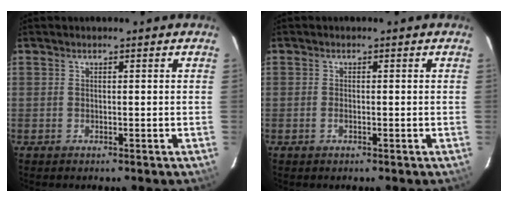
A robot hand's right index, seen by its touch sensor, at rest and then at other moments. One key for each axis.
{"total": 1.0, "fx": -0.4, "fy": 0.5, "fz": 0.7, "tx": -0.016, "ty": -0.001, "tz": -0.008}